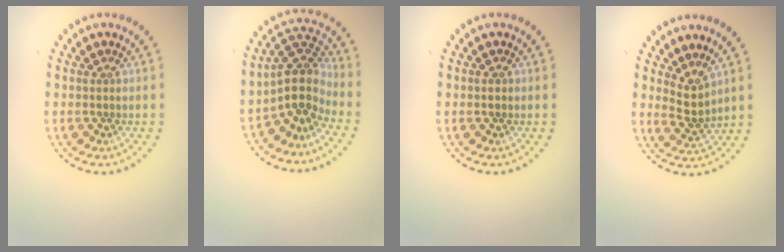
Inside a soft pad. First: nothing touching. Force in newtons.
{"total": 3.8, "press": 2.8, "slide": 2.7}
{"total": 0.8, "press": 0.8, "slide": 0.1}
{"total": 2.4, "press": 1.8, "slide": 1.7}